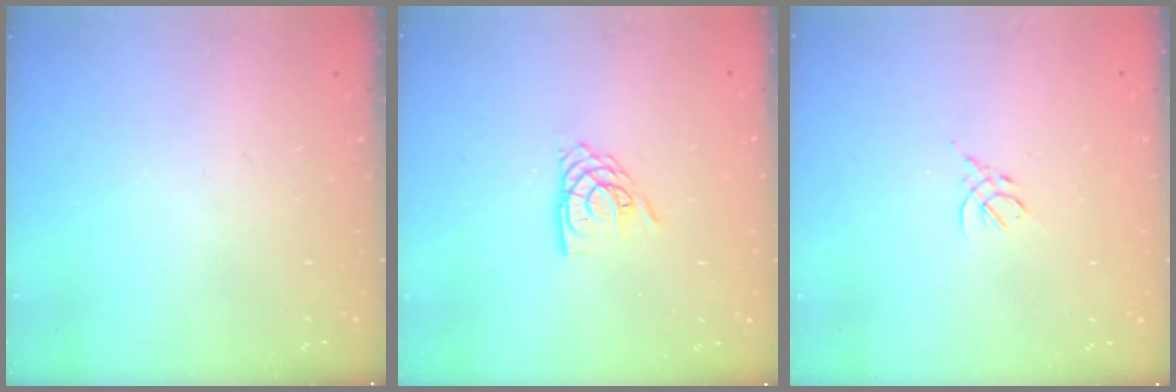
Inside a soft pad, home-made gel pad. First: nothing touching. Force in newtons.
{"total": 7.9, "press": 7.9, "slide": 0.6}
{"total": 3.0, "press": 3.0, "slide": 0.7}